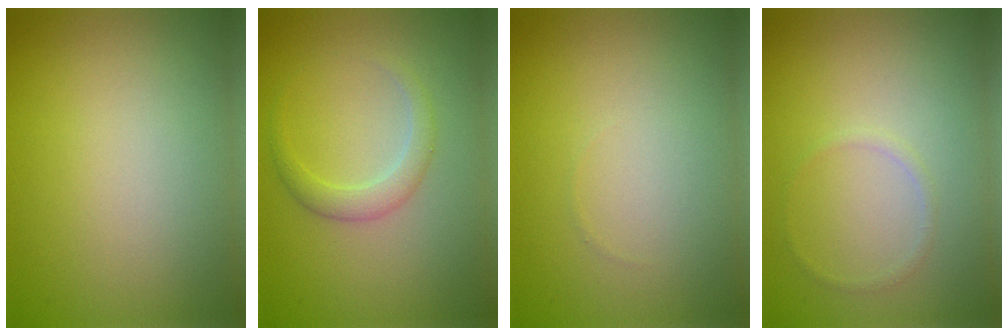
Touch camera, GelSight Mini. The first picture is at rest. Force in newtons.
{"total": 2.0, "press": 2.0, "slide": 0.0}
{"total": 0.0}
{"total": 0.6, "press": 0.6, "slide": 0.1}